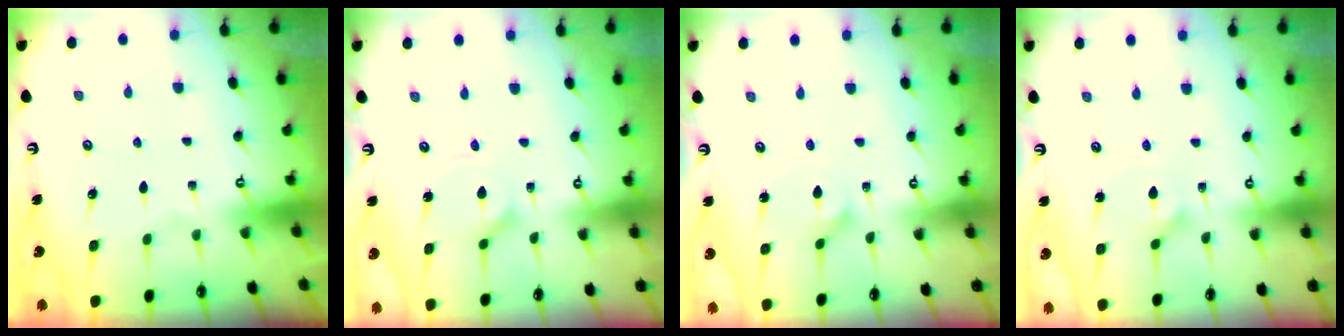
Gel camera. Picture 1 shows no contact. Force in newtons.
{"total": 4.9, "press": 4.9, "slide": 0.5}
{"total": 2.6, "press": 2.5, "slide": 0.3}
{"total": 4.0, "press": 4.0, "slide": 0.4}